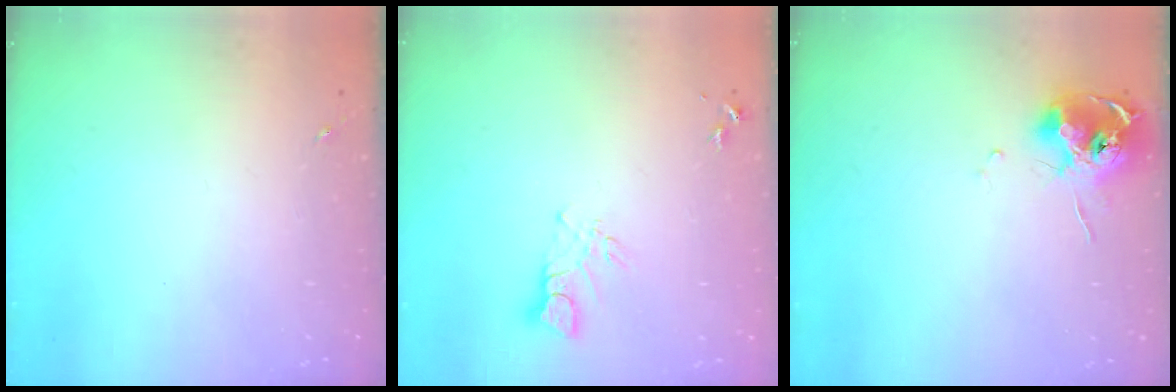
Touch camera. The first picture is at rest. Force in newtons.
{"total": 4.8, "press": 4.8, "slide": 0.5}
{"total": 11.5, "press": 11.4, "slide": 0.6}